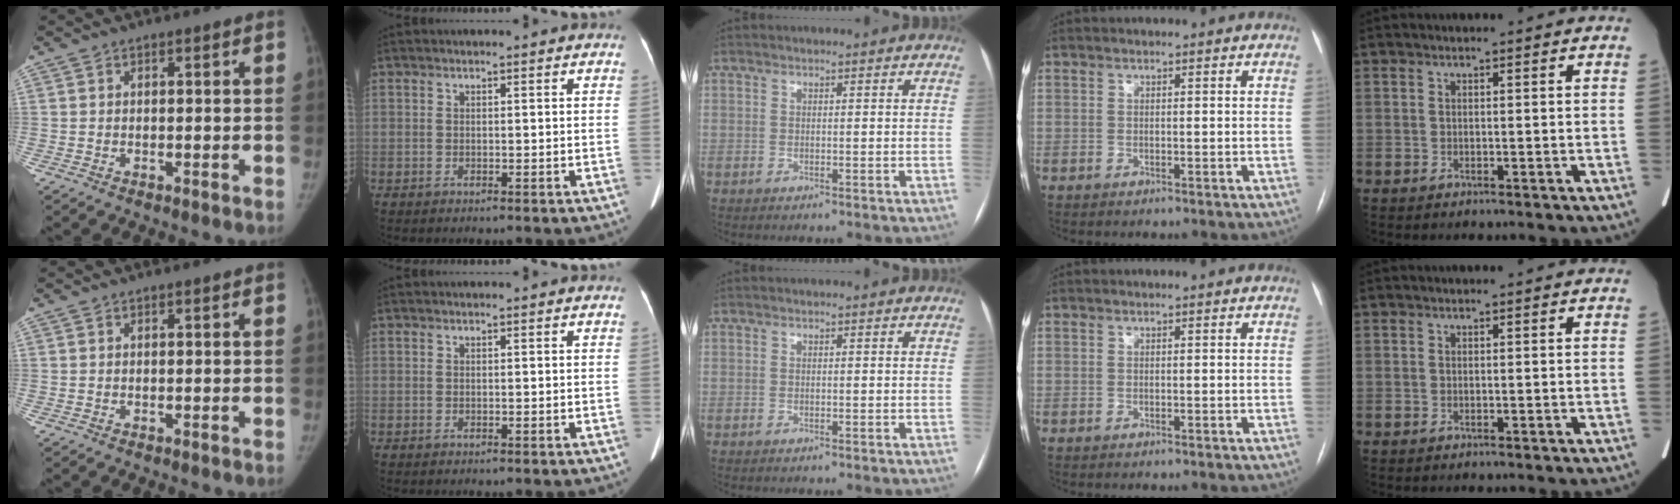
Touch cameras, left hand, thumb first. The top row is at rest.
{}